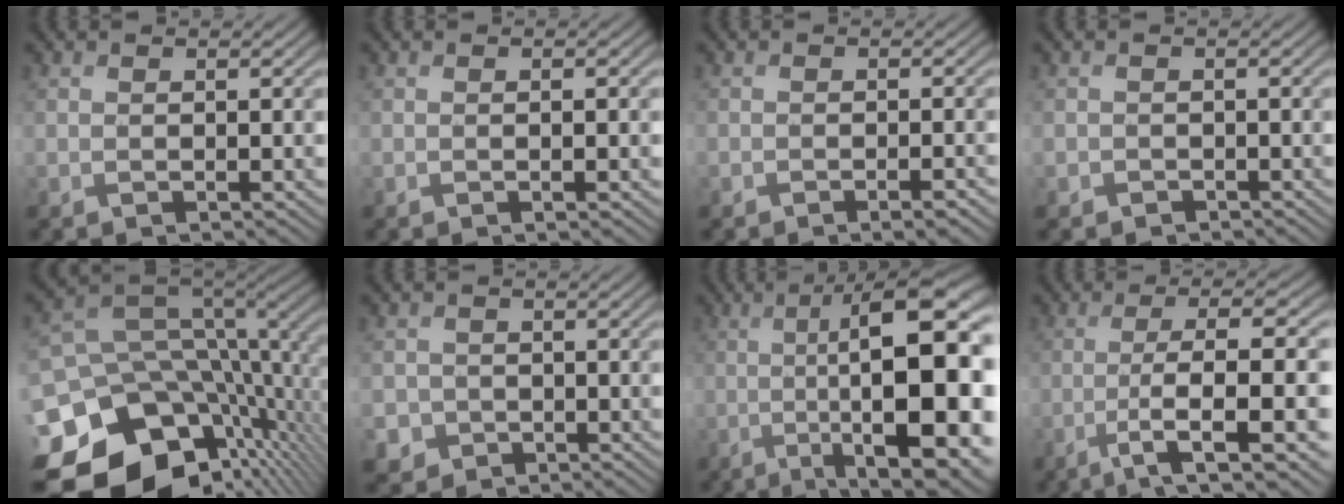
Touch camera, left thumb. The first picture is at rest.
{"total": 1.0, "force": [-0.2, 0.1, 1.0], "torque": [-0.016, -0.001, -0.003]}
{"total": 2.0, "force": [-1.4, 0.6, 1.3], "torque": [-0.016, 0.000, -0.018]}
{"total": 1.1, "force": [-0.7, 0.8, -0.1], "torque": [0.007, -0.003, -0.018]}
{"total": 18.0, "force": [-5.0, 12.7, 11.7], "torque": [-0.268, -0.041, -0.062]}
{"total": 2.9, "force": [-1.2, 2.6, 0.4], "torque": [-0.011, -0.008, -0.029]}
{"total": 19.7, "force": [-2.0, 6.3, 18.6], "torque": [-0.240, -0.013, -0.025]}
{"total": 9.9, "force": [-2.8, 1.9, 9.3], "torque": [-0.147, 0.006, -0.042]}